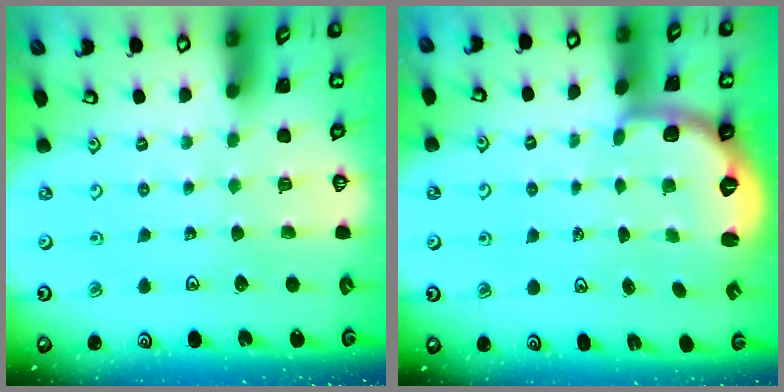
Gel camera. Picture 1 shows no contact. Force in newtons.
{"total": 2.6, "press": 1.6, "slide": 2.1}